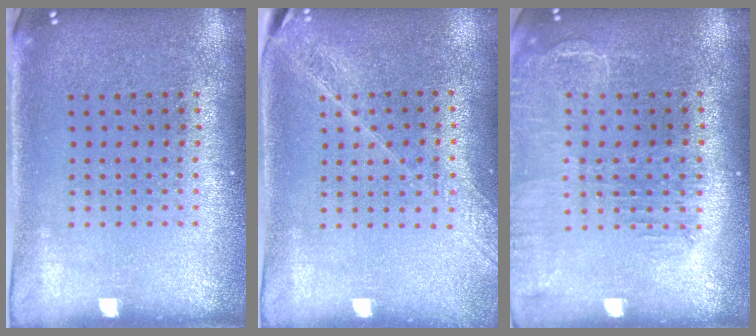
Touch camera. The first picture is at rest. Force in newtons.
{"total": 1.6, "press": 1.5, "slide": 0.4}
{"total": 1.6, "press": 1.6, "slide": 0.4}